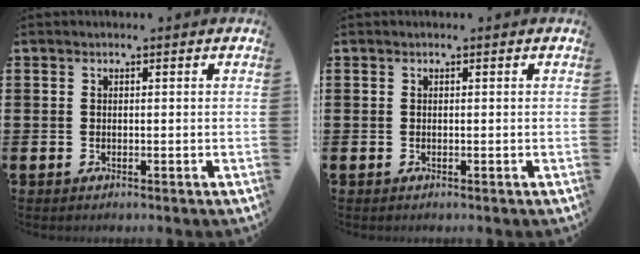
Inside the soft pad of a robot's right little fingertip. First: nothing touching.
{"total": 0.0}